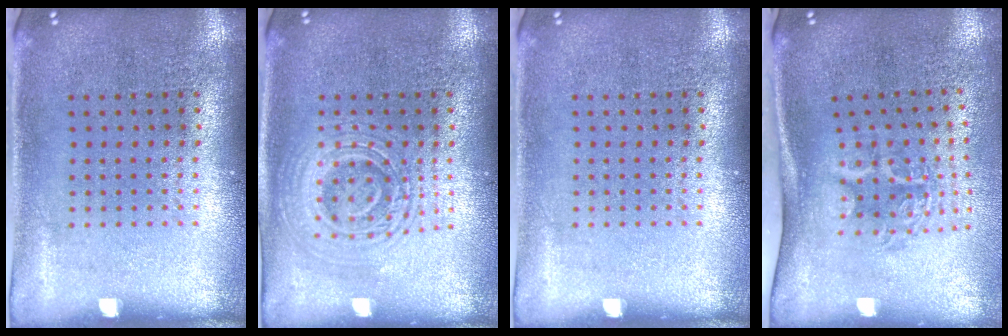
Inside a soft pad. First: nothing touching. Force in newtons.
{"total": 2.7, "press": 2.7, "slide": 0.5}
{"total": 0.0}
{"total": 1.9, "press": 1.3, "slide": 1.4}